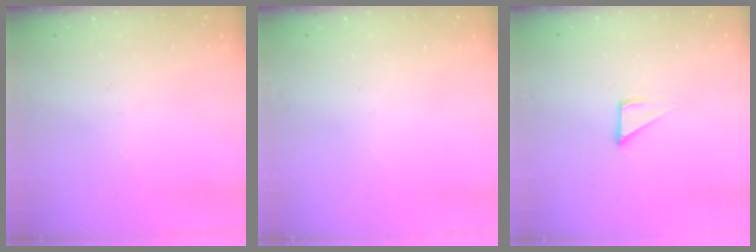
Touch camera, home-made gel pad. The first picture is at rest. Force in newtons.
{"total": 0.0}
{"total": 2.1, "press": 2.1, "slide": 0.0}